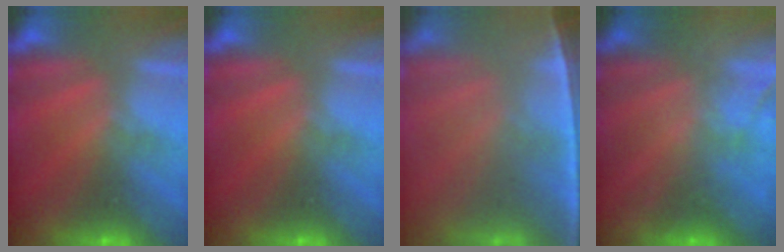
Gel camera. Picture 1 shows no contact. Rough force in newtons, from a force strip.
{"total": 0.0}
{"total": 7.7}
{"total": 2.2}